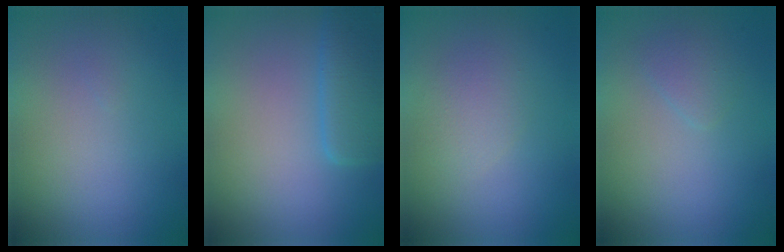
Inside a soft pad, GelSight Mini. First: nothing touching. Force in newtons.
{"total": 3.3, "press": 3.3, "slide": 0.2}
{"total": 1.6, "press": 1.6, "slide": 0.1}
{"total": 1.1, "press": 1.1, "slide": 0.1}